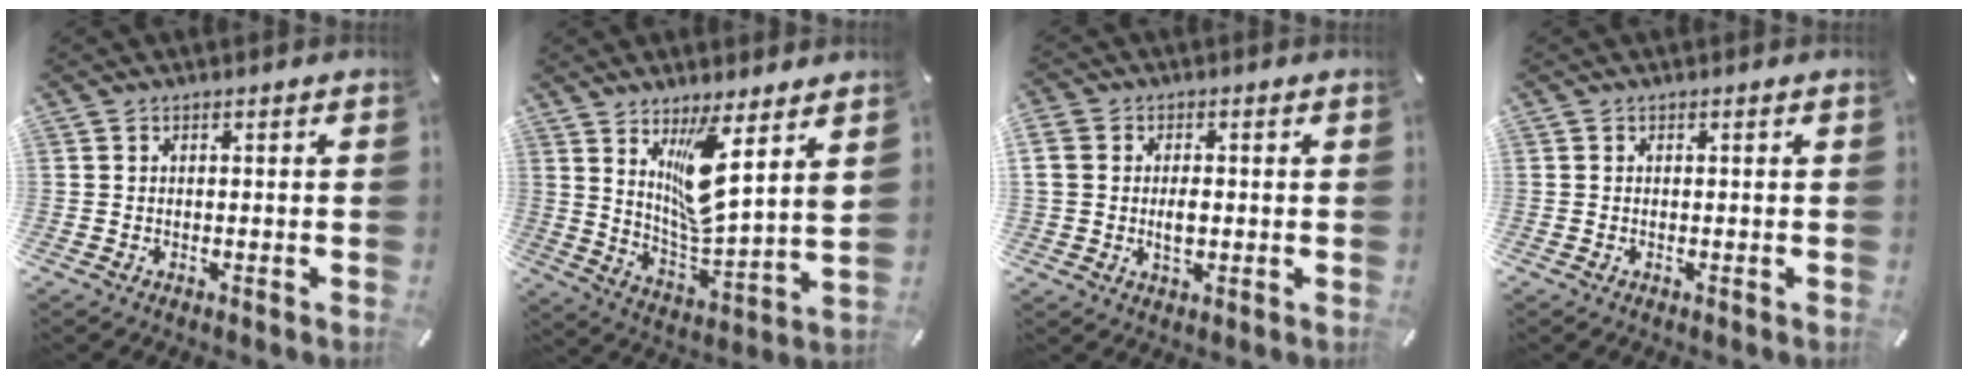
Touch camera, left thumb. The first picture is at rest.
{"total": 12.5, "force": [7.4, 2.2, 9.9], "torque": [-0.166, -0.050, 0.125]}
{"total": 5.2, "force": [0.0, 4.0, 3.3], "torque": [-0.064, -0.004, -0.005]}
{"total": 0.0}